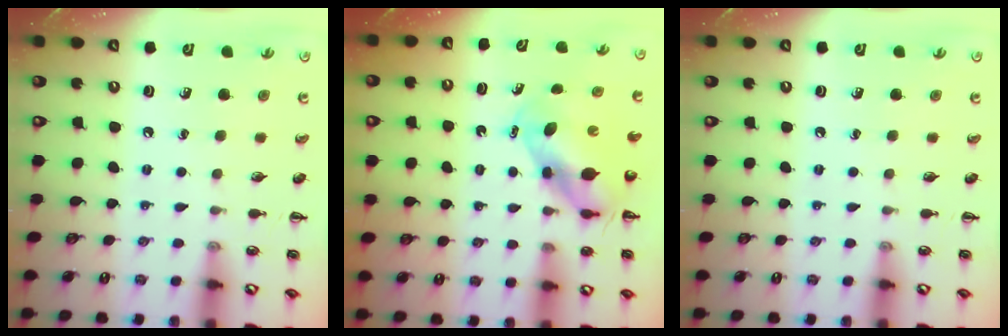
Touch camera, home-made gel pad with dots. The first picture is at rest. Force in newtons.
{"total": 6.3, "press": 6.2, "slide": 1.1}
{"total": 0.0}